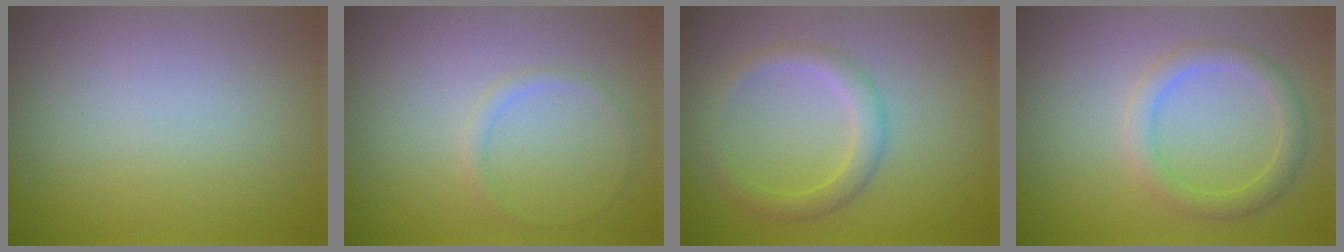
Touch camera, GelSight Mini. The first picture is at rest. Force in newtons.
{"total": 0.8, "press": 0.8, "slide": 0.0}
{"total": 2.4, "press": 2.4, "slide": 0.1}
{"total": 2.4, "press": 2.4, "slide": 0.1}